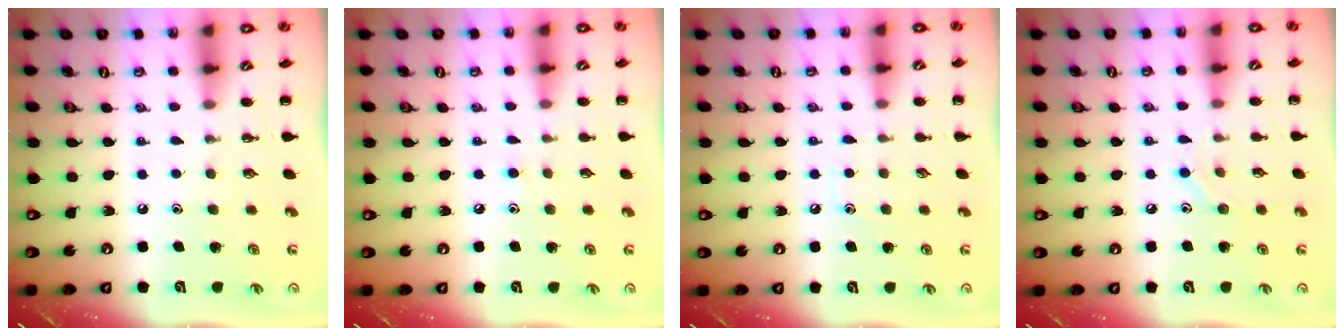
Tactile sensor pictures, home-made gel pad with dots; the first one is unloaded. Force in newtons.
{"total": 5.4, "press": 5.0, "slide": 2.0}
{"total": 6.5, "press": 6.1, "slide": 2.2}
{"total": 6.7, "press": 6.6, "slide": 1.1}